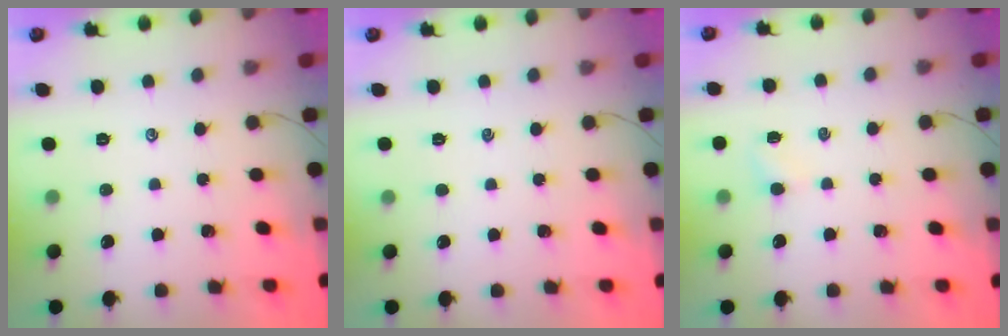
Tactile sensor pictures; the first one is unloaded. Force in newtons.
{"total": 0.0}
{"total": 2.6, "press": 2.5, "slide": 0.9}